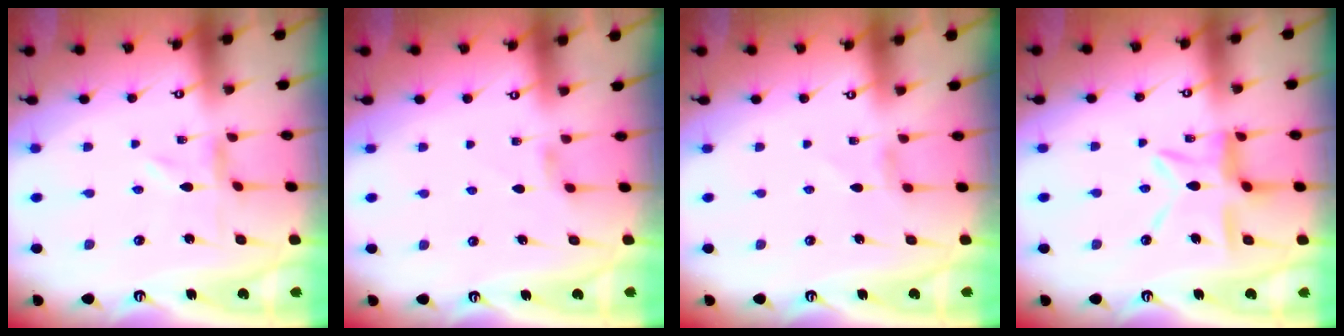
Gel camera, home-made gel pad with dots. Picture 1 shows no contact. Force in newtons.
{"total": 2.2, "press": 2.1, "slide": 0.5}
{"total": 2.7, "press": 2.7, "slide": 0.3}
{"total": 10.9, "press": 10.8, "slide": 1.1}